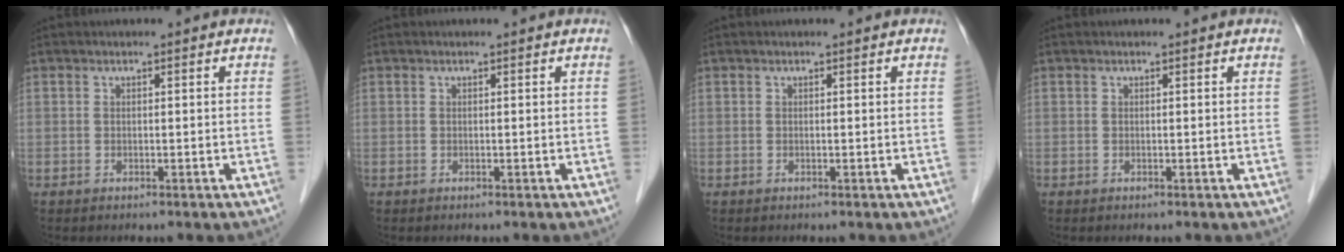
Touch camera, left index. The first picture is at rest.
{"total": 0.0}
{"total": 0.0}
{"total": 0.0}